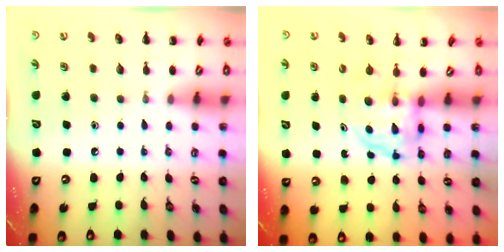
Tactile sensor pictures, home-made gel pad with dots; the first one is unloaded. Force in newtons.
{"total": 3.7, "press": 3.7, "slide": 0.3}